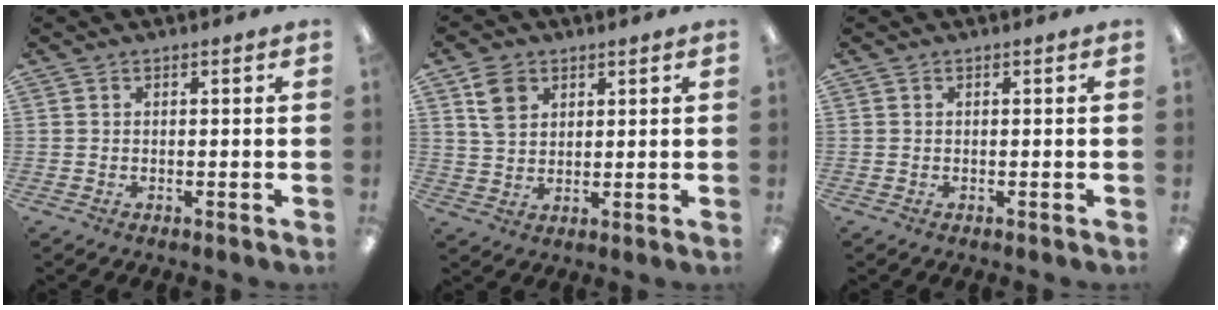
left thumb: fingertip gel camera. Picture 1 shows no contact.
{"total": 6.7, "force": [3.5, 5.0, 2.8], "torque": [-0.055, 0.005, 0.066]}
{"total": 0.0}